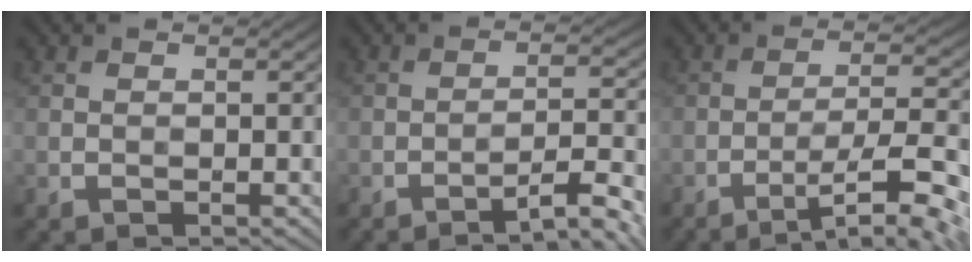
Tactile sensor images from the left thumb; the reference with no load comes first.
{"total": 6.4, "force": [-4.4, 0.9, 4.6], "torque": [-0.072, 0.017, -0.068]}
{"total": 9.9, "force": [-6.0, 1.8, 7.7], "torque": [-0.136, 0.007, -0.090]}